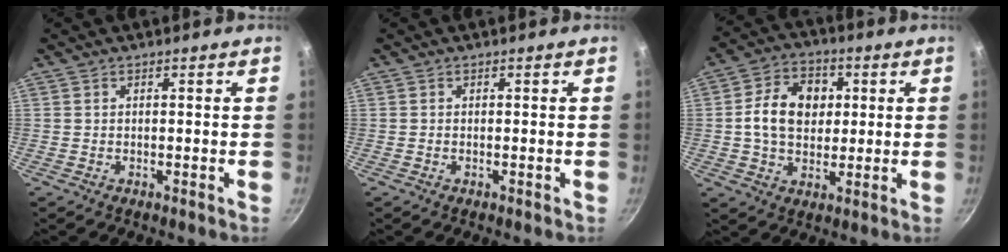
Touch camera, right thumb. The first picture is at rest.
{"total": 0.0}
{"total": 11.8, "force": [1.5, 8.9, 7.5], "torque": [-0.104, 0.011, 0.016]}